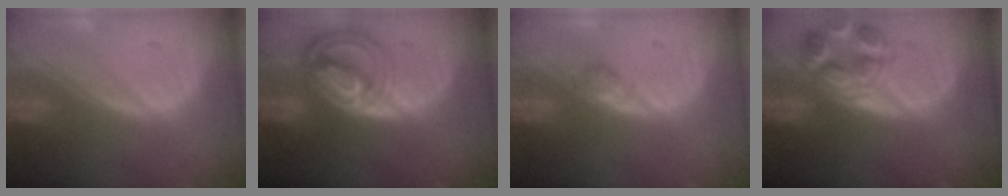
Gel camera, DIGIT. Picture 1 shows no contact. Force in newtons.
{"total": 8.6, "press": 7.4, "slide": 4.4}
{"total": 1.4, "press": 1.4, "slide": 0.1}
{"total": 7.1, "press": 6.4, "slide": 3.2}